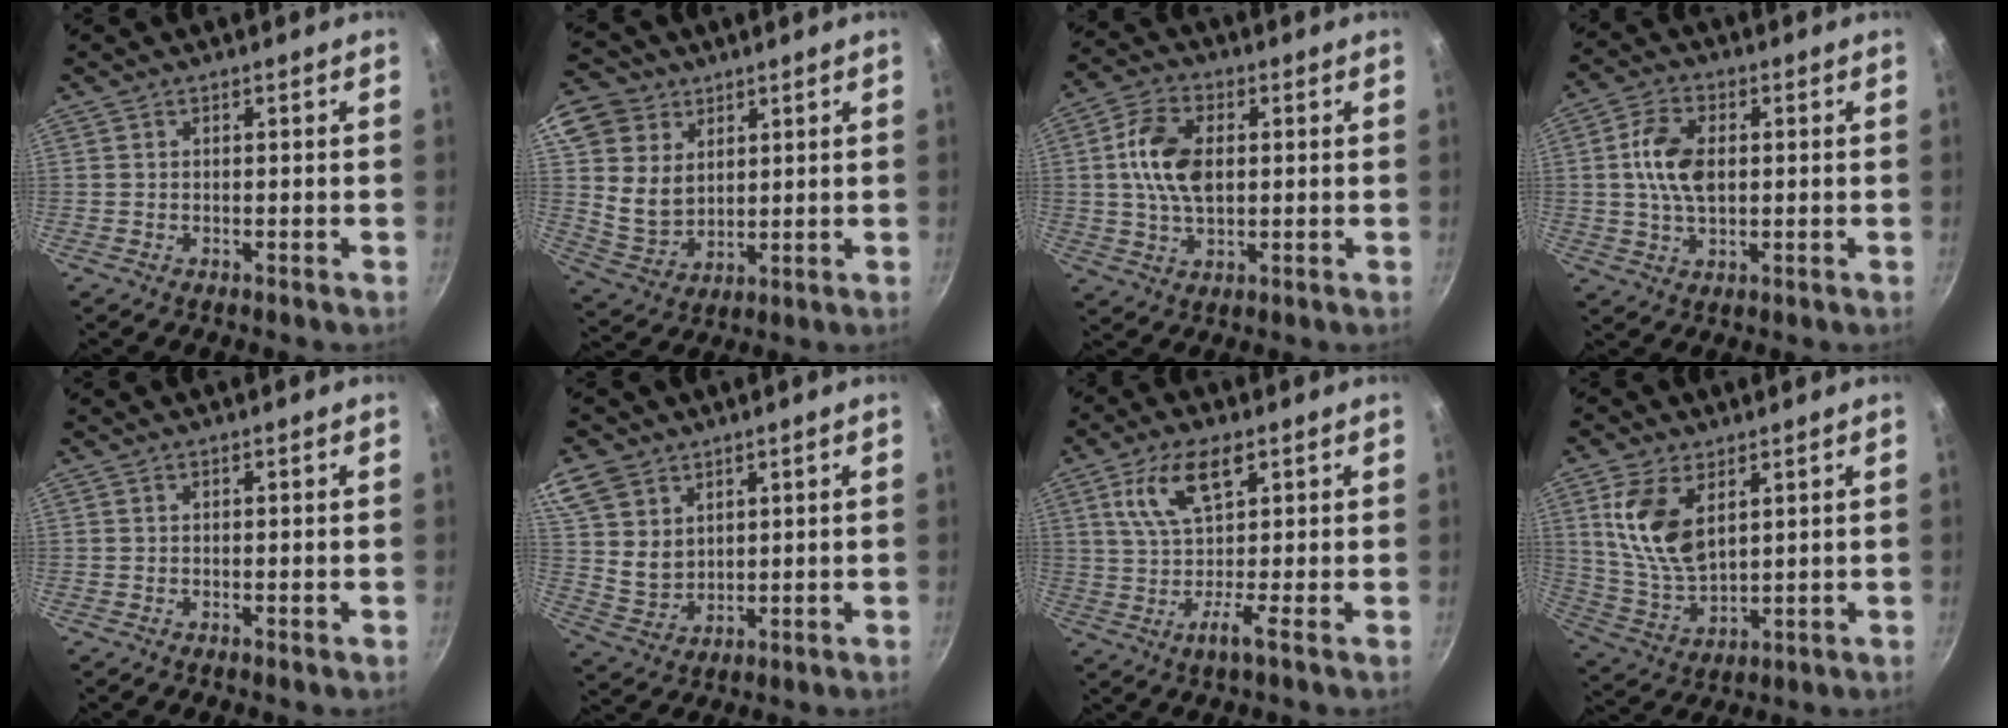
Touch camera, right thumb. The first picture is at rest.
{"total": 13.6, "force": [6.1, 10.9, 5.6], "torque": [-0.095, -0.016, 0.124]}
{"total": 11.0, "force": [1.3, 6.8, 8.6], "torque": [-0.148, 0.011, 0.017]}
{"total": 9.3, "force": [0.9, 5.7, 7.3], "torque": [-0.128, 0.011, 0.013]}
{"total": 0.0}
{"total": 11.8, "force": [6.5, 8.5, 5.0], "torque": [-0.086, -0.017, 0.139]}
{"total": 9.1, "force": [2.8, 3.0, 8.1], "torque": [-0.147, 0.011, 0.040]}
{"total": 12.3, "force": [4.4, 6.8, 9.2], "torque": [-0.174, -0.029, 0.097]}